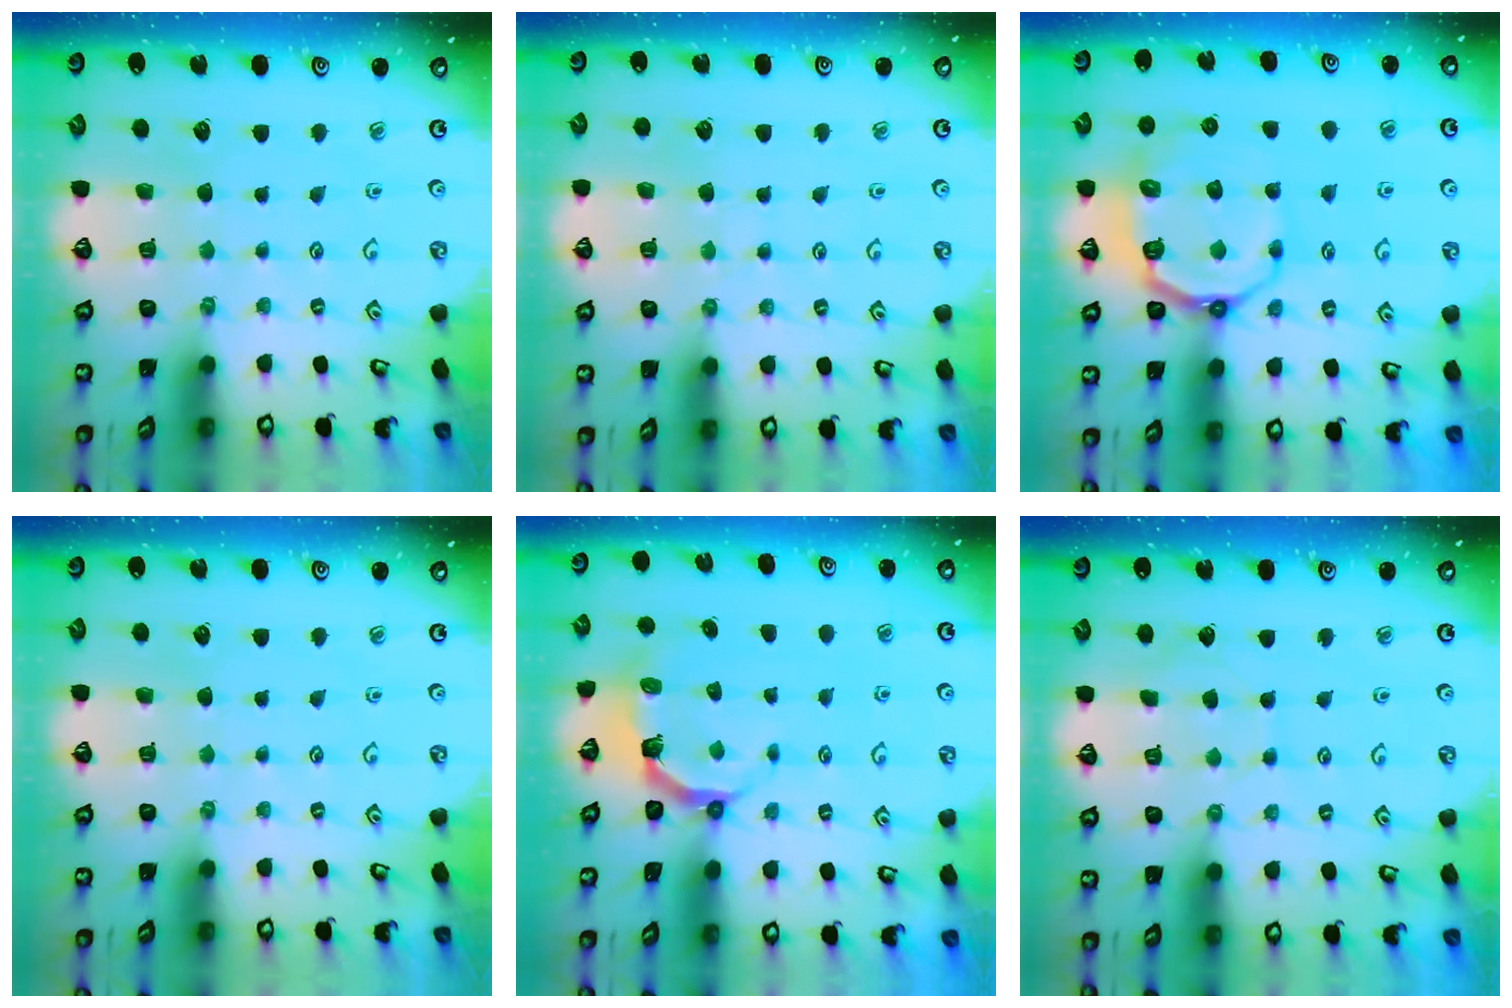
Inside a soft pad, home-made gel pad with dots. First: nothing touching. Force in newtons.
{"total": 3.7, "press": 3.6, "slide": 0.4}
{"total": 11.7, "press": 11.2, "slide": 3.5}
{"total": 0.0}
{"total": 4.6, "press": 3.0, "slide": 3.5}
{"total": 2.9, "press": 2.9, "slide": 0.3}